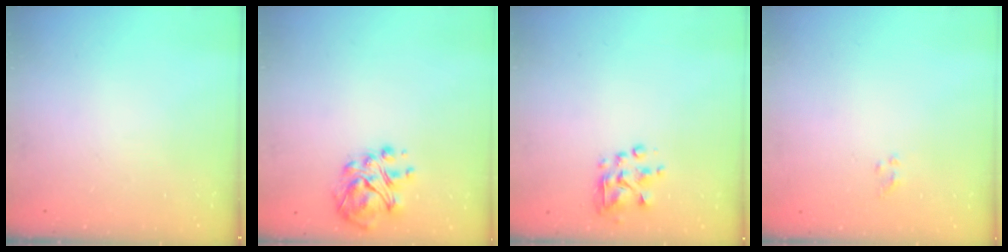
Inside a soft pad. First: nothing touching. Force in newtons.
{"total": 7.2, "press": 7.1, "slide": 1.3}
{"total": 4.5, "press": 4.4, "slide": 0.6}
{"total": 1.3, "press": 1.2, "slide": 0.5}